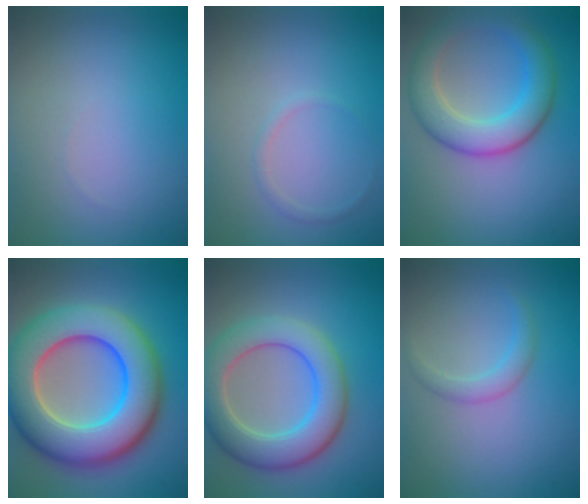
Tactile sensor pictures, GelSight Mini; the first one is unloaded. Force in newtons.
{"total": 0.8, "press": 0.8, "slide": 0.0}
{"total": 5.6, "press": 5.6, "slide": 0.3}
{"total": 13.0, "press": 13.0, "slide": 0.5}
{"total": 7.2, "press": 7.2, "slide": 0.4}
{"total": 1.6, "press": 1.6, "slide": 0.1}